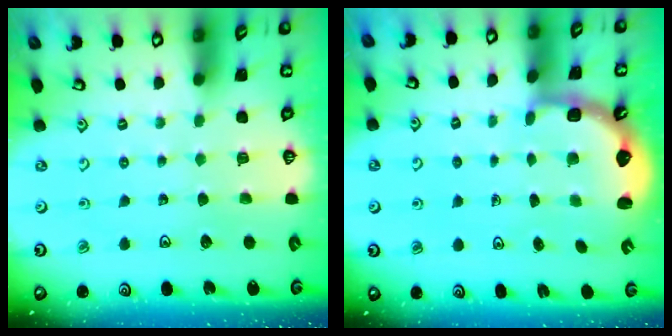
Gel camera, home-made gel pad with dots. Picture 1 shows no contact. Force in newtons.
{"total": 2.6, "press": 2.3, "slide": 1.3}